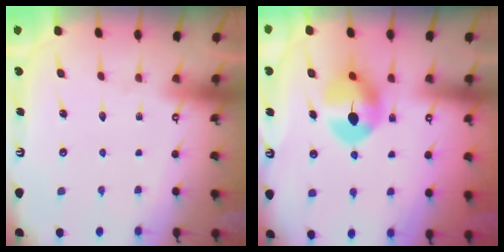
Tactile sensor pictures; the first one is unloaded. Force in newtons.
{"total": 8.4, "press": 8.3, "slide": 0.8}